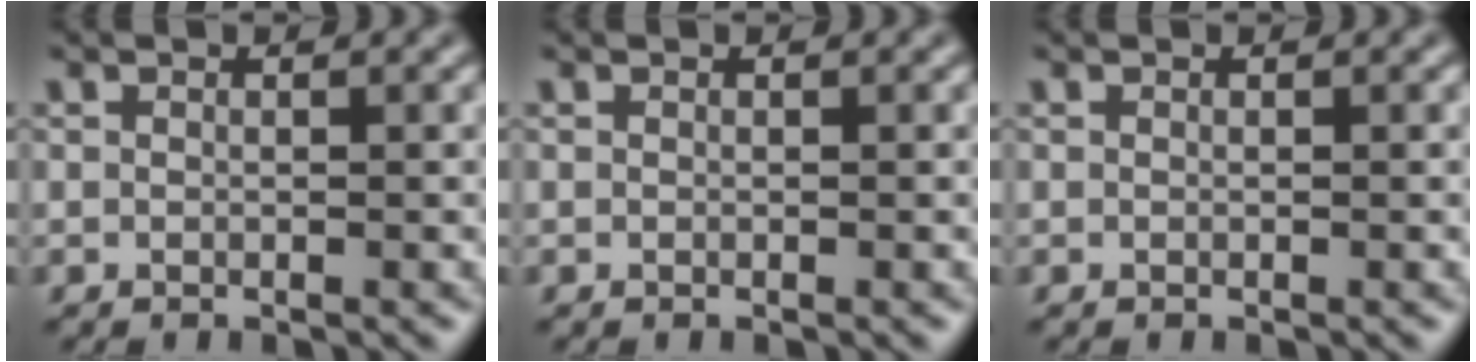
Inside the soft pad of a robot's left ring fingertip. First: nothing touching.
{"total": 0.0}
{"total": 0.0}